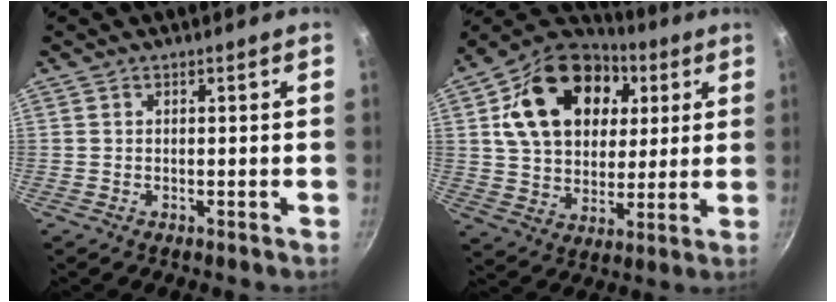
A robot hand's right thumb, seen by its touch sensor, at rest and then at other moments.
{"total": 23.2, "force": [7.0, 16.6, 14.6], "torque": [-0.234, 0.008, 0.113]}